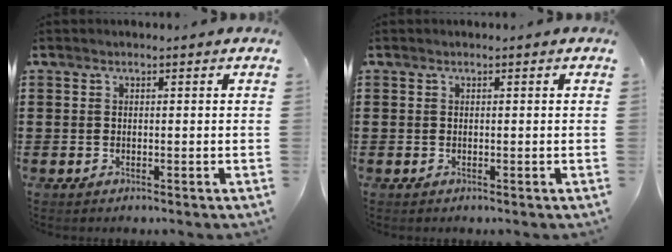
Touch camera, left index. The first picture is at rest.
{"total": 0.0}